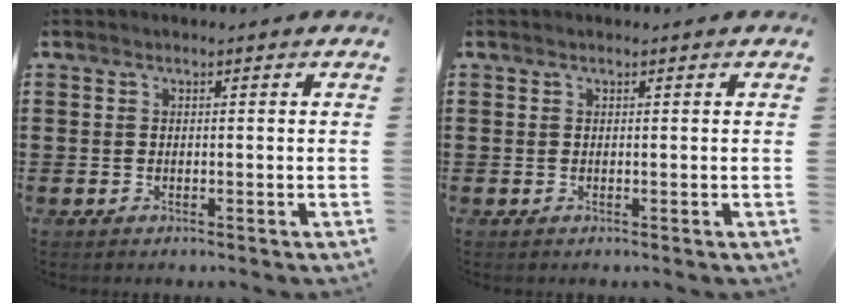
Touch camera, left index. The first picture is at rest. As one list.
[{"total": 0.0}]